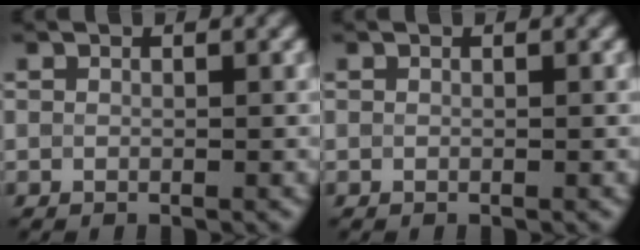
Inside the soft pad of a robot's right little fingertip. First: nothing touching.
{"total": 0.0}